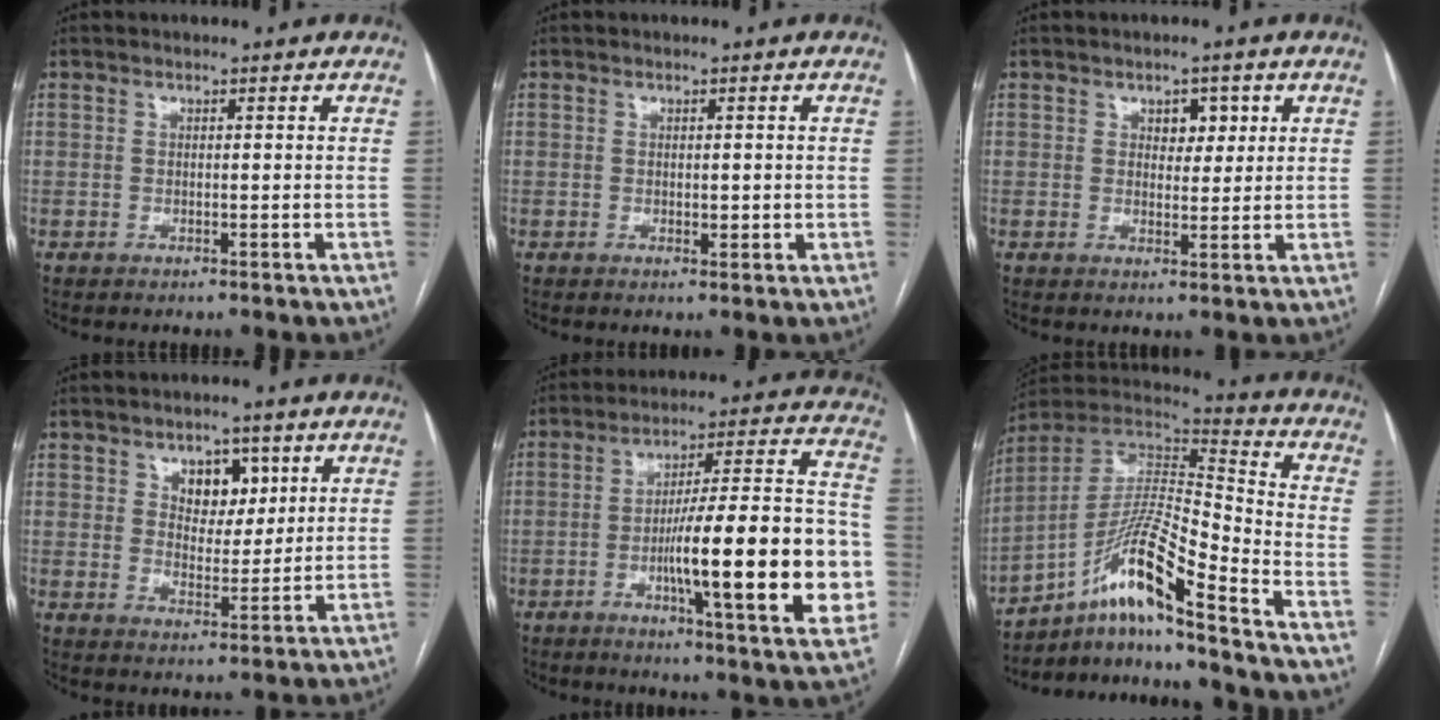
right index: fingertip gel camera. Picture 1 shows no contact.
{"total": 1.5, "force": [0.1, 1.0, 1.1], "torque": [-0.014, 0.002, 0.004]}
{"total": 3.4, "force": [1.5, 2.1, 2.2], "torque": [-0.023, 0.005, 0.022]}
{"total": 6.1, "force": [3.0, 3.9, 3.7], "torque": [-0.048, 0.006, 0.050]}
{"total": 22.7, "force": [-5.1, 2.6, 21.9], "torque": [-0.264, 0.016, -0.070]}
{"total": 14.8, "force": [-9.6, 0.3, 11.2], "torque": [-0.211, 0.015, -0.171]}